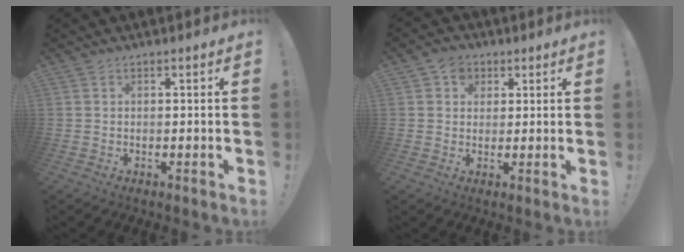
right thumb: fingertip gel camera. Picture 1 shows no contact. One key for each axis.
{"total": 6.0, "fx": 2.4, "fy": 5.1, "fz": 2.0, "tx": -0.019, "ty": -0.007, "tz": 0.044}